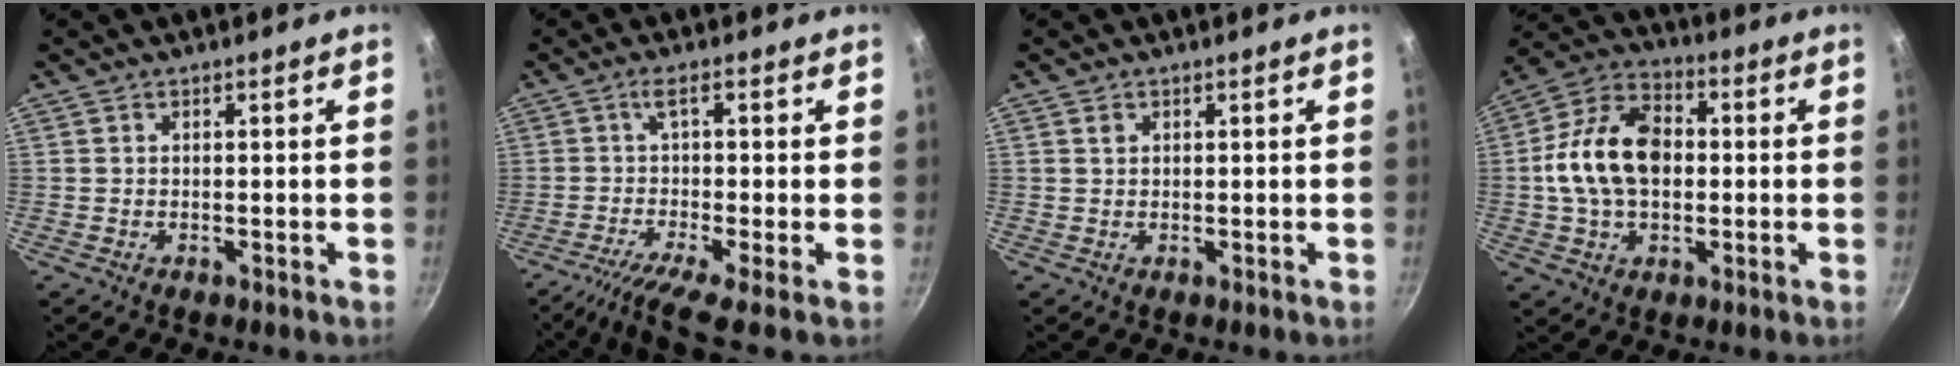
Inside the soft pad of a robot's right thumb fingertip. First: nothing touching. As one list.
[{"total": 8.1, "force": [-3.6, -0.7, 7.2], "torque": [-0.139, 0.008, -0.071]}, {"total": 1.0, "force": [0.5, 0.8, 0.4], "torque": [-0.006, -0.001, 0.008]}, {"total": 15.4, "force": [0.2, 10.4, 11.3], "torque": [-0.179, 0.028, -0.012]}]